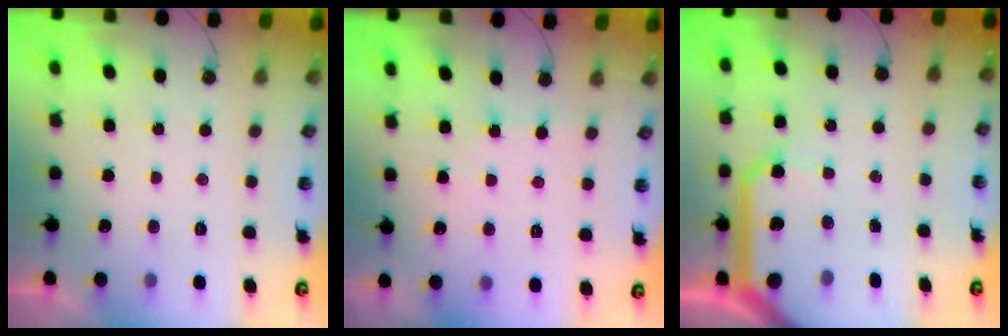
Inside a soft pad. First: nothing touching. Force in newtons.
{"total": 2.6, "press": 2.6, "slide": 0.4}
{"total": 18.3, "press": 18.1, "slide": 2.4}